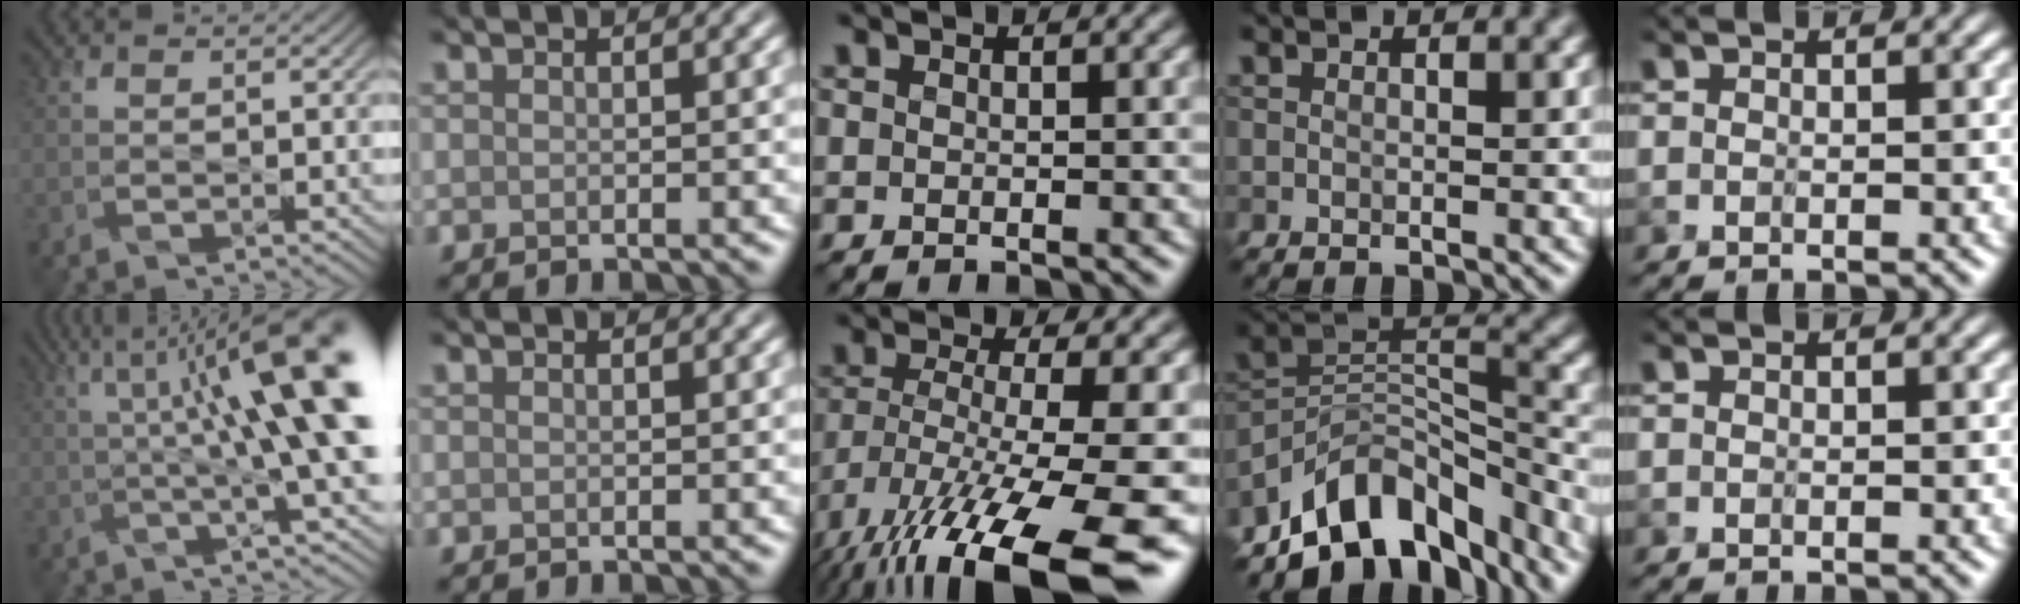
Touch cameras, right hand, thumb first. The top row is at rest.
{"thumb": {"total": 13.8, "force": [2.2, 2.6, 13.3], "torque": [-0.176, 0.003, 0.045]}, "middle": {"total": 15.8, "force": [-8.8, 4.4, 12.4], "torque": [-0.241, -0.030, -0.133]}, "ring": {"total": 10.8, "force": [-8.1, 5.0, 5.0], "torque": [-0.076, 0.006, -0.148]}}